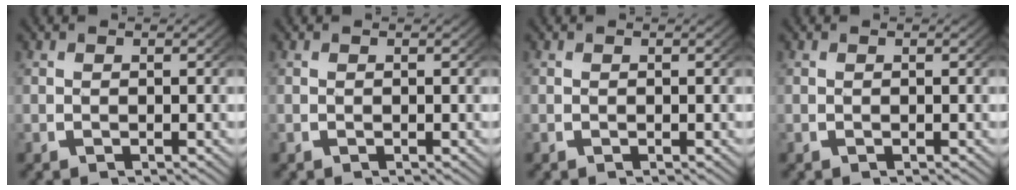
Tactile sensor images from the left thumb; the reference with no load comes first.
{"total": 0.0}
{"total": 0.0}
{"total": 0.0}